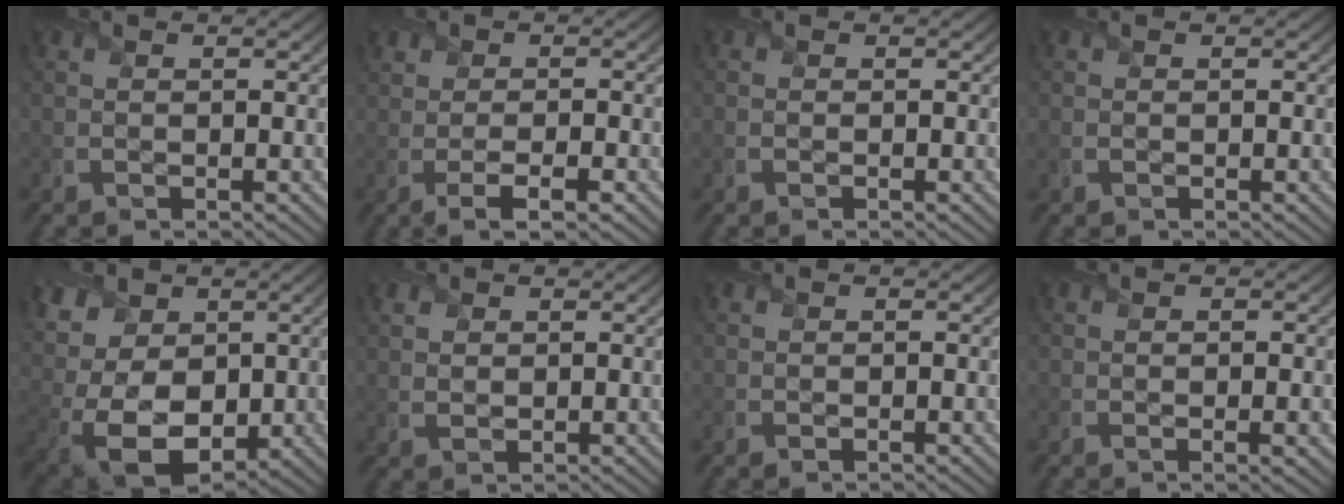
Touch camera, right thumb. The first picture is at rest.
{"total": 3.2, "force": [-0.9, 1.2, 2.9], "torque": [-0.047, 0.001, -0.015]}
{"total": 0.0}
{"total": 0.7, "force": [-0.1, 0.6, 0.3], "torque": [-0.010, -0.004, -0.005]}
{"total": 13.6, "force": [2.6, 10.0, 8.9], "torque": [-0.215, 0.013, 0.047]}
{"total": 1.9, "force": [1.2, 1.1, 1.0], "torque": [-0.026, 0.001, 0.026]}
{"total": 0.0}
{"total": 1.5, "force": [0.0, 0.1, 1.5], "torque": [-0.025, -0.001, 0.003]}